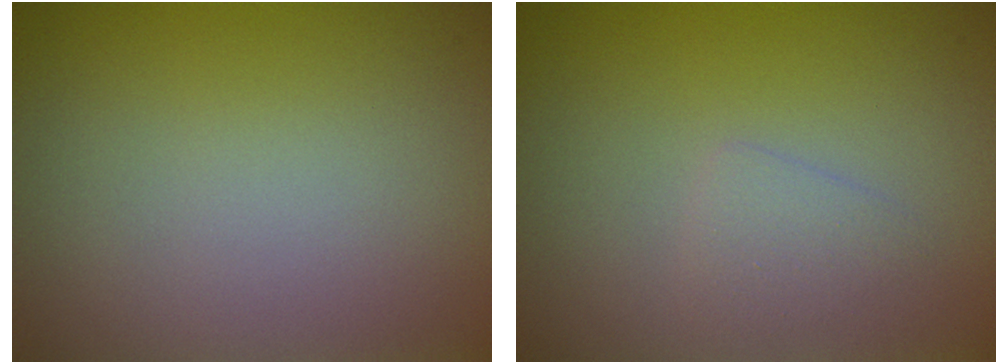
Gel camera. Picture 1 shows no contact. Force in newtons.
{"total": 1.2, "press": 1.2, "slide": 0.0}